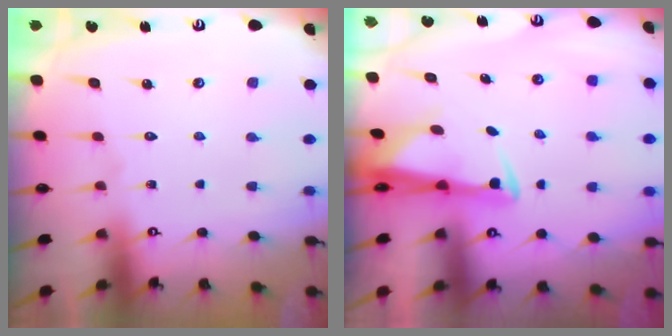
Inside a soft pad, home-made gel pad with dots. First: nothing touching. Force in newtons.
{"total": 3.0, "press": 2.9, "slide": 1.0}